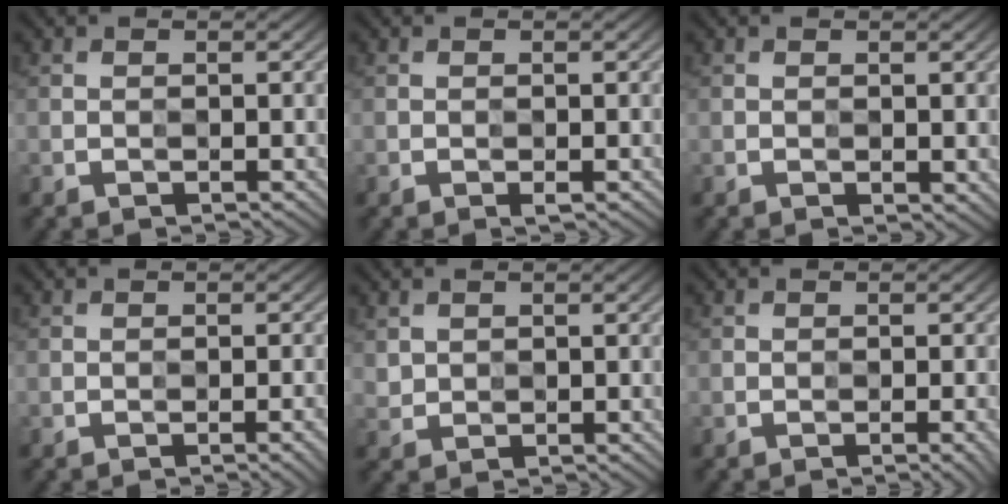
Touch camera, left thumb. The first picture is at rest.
{"total": 0.6, "force": [-0.4, 0.1, 0.4], "torque": [-0.006, 0.000, -0.007]}
{"total": 0.9, "force": [0.1, 0.6, 0.7], "torque": [-0.009, -0.002, 0.003]}
{"total": 2.5, "force": [-1.8, 0.2, 1.7], "torque": [-0.016, -0.003, -0.019]}
{"total": 1.6, "force": [1.4, 0.7, -0.6], "torque": [0.003, 0.000, 0.033]}
{"total": 2.4, "force": [-1.7, 0.2, 1.6], "torque": [-0.014, -0.003, -0.018]}